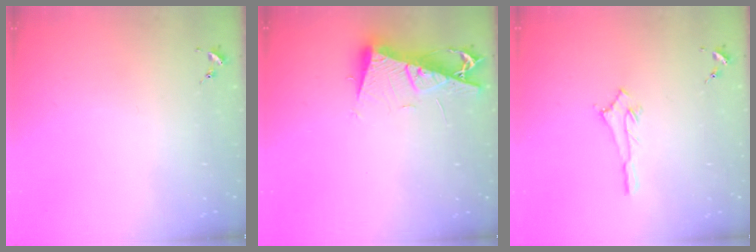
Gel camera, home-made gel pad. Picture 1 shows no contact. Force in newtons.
{"total": 9.9, "press": 9.8, "slide": 1.1}
{"total": 2.8, "press": 2.8, "slide": 0.2}